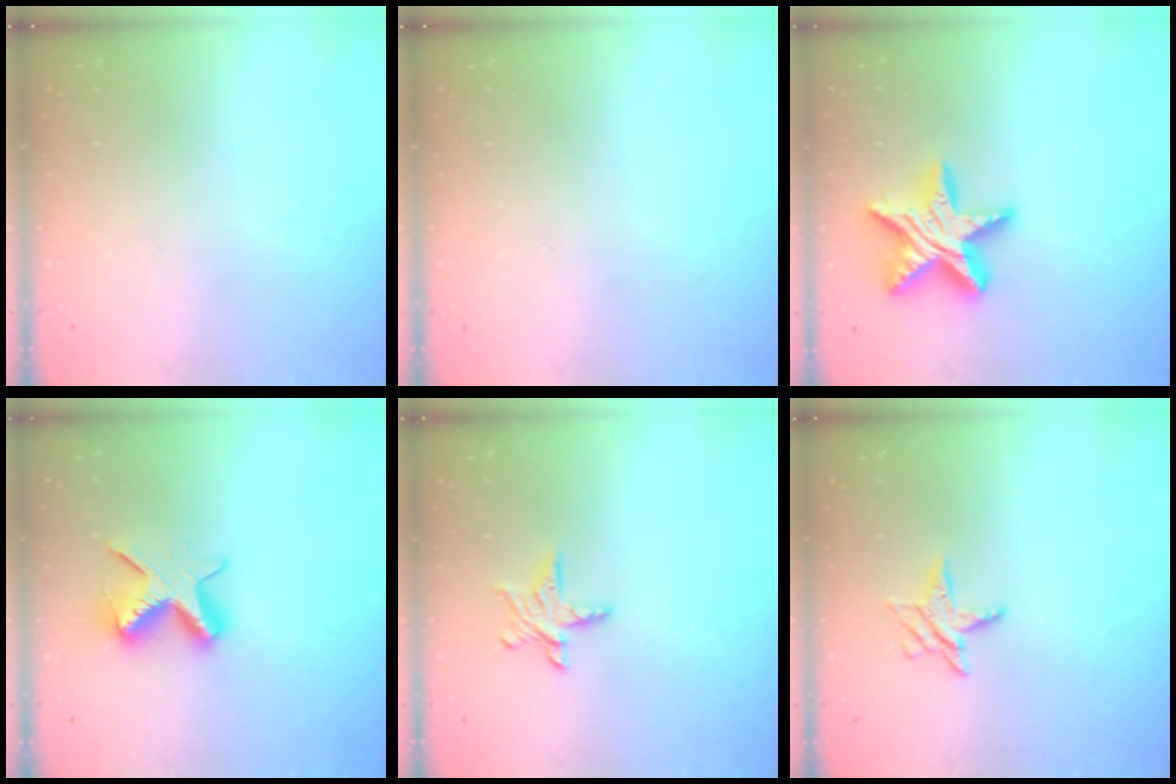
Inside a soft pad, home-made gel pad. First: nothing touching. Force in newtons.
{"total": 0.0}
{"total": 16.9, "press": 16.9, "slide": 1.1}
{"total": 10.6, "press": 10.6, "slide": 0.3}
{"total": 7.0, "press": 7.0, "slide": 0.2}
{"total": 6.5, "press": 6.5, "slide": 0.3}